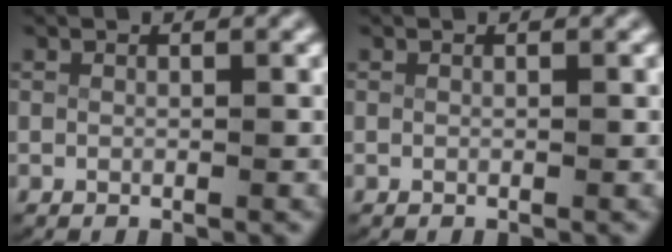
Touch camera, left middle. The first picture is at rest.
{"total": 0.0}